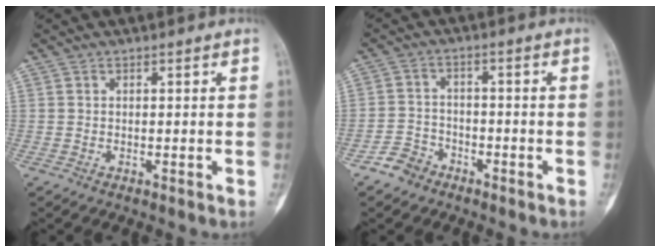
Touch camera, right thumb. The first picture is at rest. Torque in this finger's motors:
{"motor_torque": [0.50, -0.05, 0.30, -0.40, -0.01]}